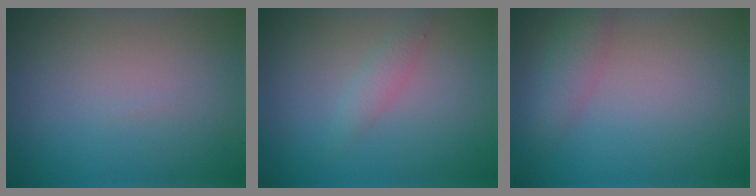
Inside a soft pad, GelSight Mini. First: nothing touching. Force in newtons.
{"total": 1.5, "press": 1.5, "slide": 0.0}
{"total": 2.5, "press": 2.5, "slide": 0.1}